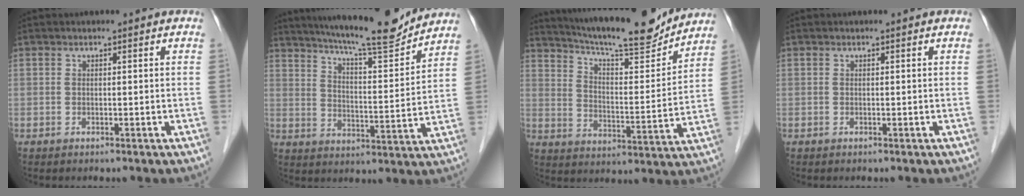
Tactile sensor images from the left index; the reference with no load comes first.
{"total": 15.4, "force": [14.1, 0.6, 6.2], "torque": [-0.106, -0.008, 0.208]}
{"total": 18.3, "force": [16.8, 1.8, 7.2], "torque": [-0.125, -0.013, 0.247]}
{"total": 0.0}